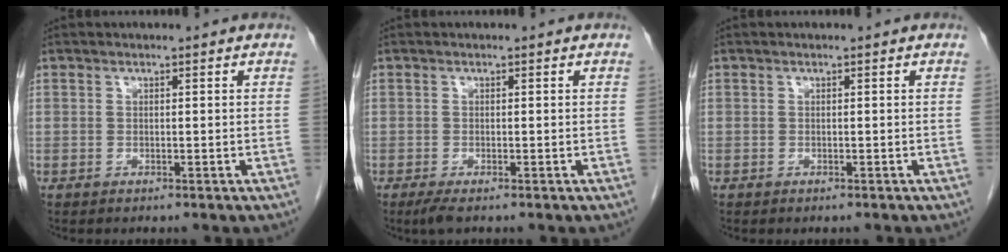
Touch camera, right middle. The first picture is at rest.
{"total": 1.7, "force": [-1.1, 0.2, 1.2], "torque": [-0.029, -0.007, -0.021]}
{"total": 0.0}